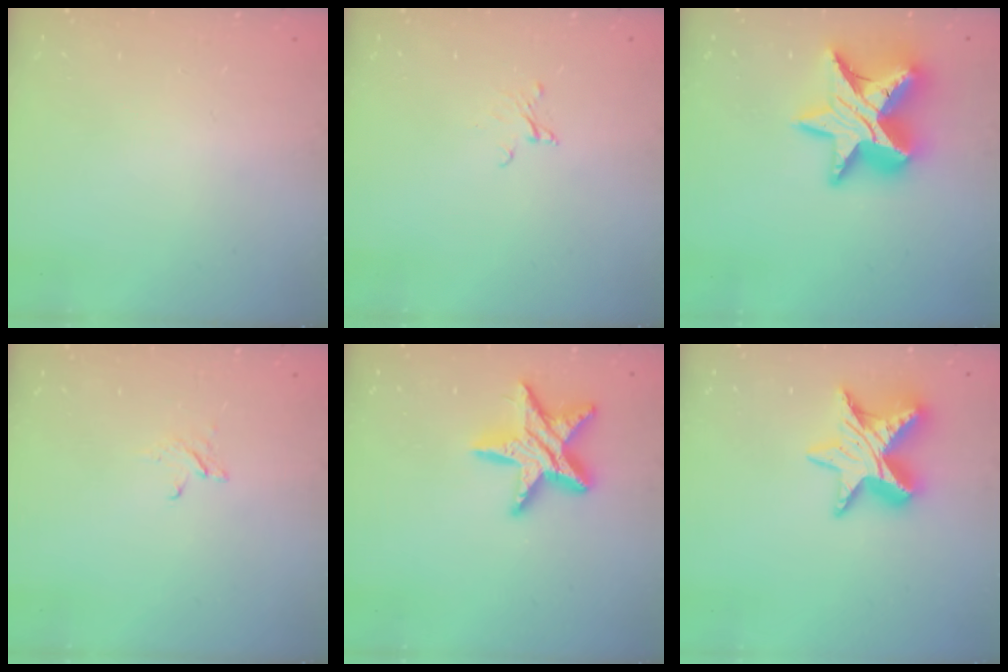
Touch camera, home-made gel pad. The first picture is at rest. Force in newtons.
{"total": 2.0, "press": 2.0, "slide": 0.1}
{"total": 20.3, "press": 20.3, "slide": 1.8}
{"total": 2.8, "press": 2.8, "slide": 0.3}
{"total": 15.1, "press": 15.1, "slide": 0.9}
{"total": 12.1, "press": 12.1, "slide": 0.9}